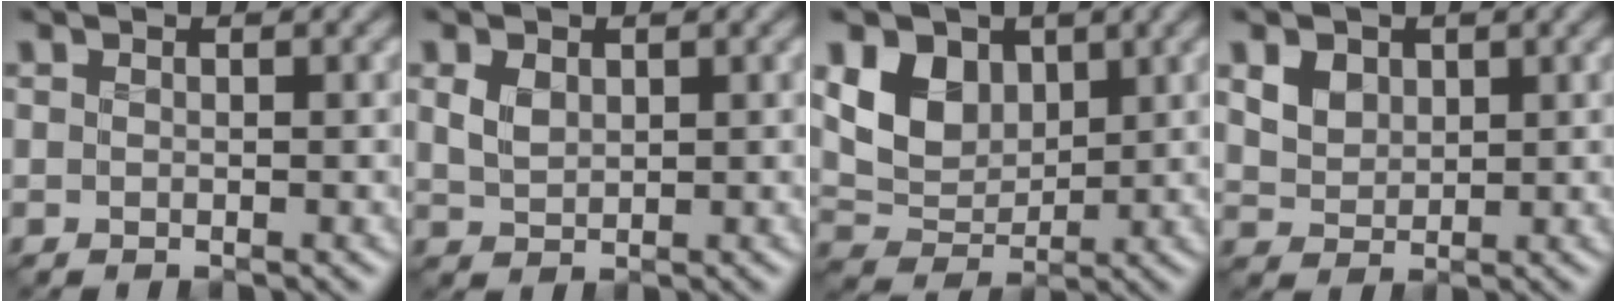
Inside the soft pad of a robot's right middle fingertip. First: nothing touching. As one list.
[{"total": 1.7, "force": [0.5, 1.2, 1.0], "torque": [-0.030, -0.003, 0.015]}, {"total": 5.0, "force": [1.7, 3.8, 2.8], "torque": [-0.058, -0.008, 0.024]}, {"total": 3.7, "force": [1.7, 2.7, 1.9], "torque": [-0.059, 0.003, 0.036]}]